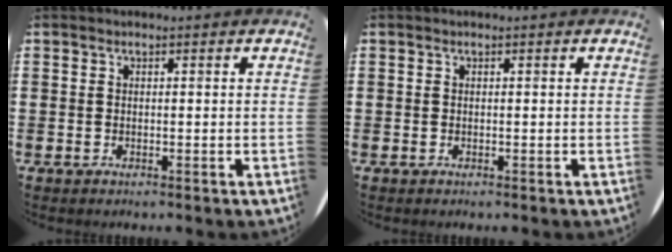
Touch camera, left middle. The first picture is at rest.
{"total": 0.0}